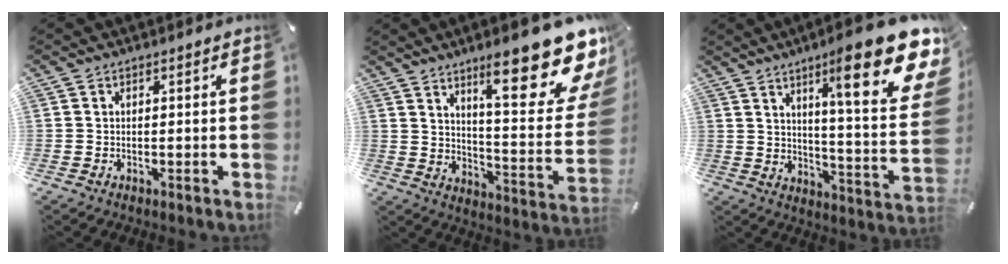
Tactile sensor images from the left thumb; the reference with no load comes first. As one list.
[{"total": 22.9, "force": [14.9, 6.4, 16.1], "torque": [-0.214, -0.120, 0.236]}, {"total": 22.0, "force": [12.9, 5.2, 17.1], "torque": [-0.248, -0.088, 0.197]}]